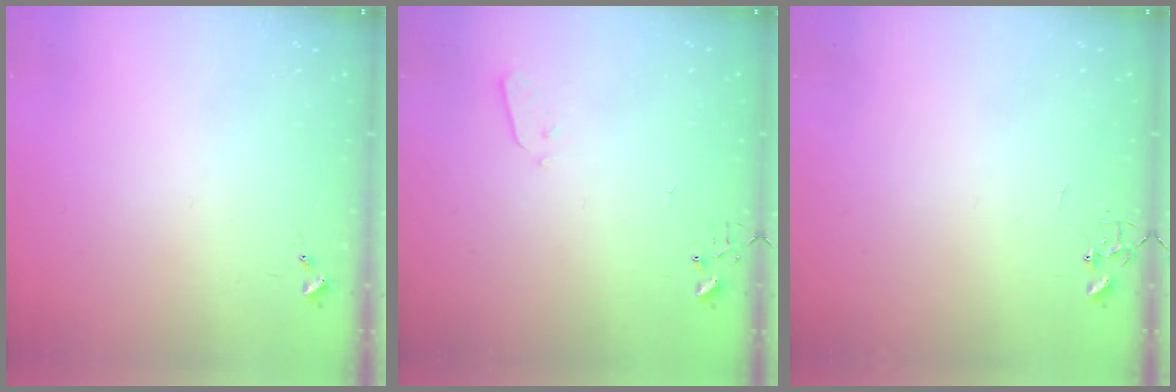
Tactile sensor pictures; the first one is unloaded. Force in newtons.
{"total": 2.2, "press": 2.1, "slide": 0.3}
{"total": 0.0}